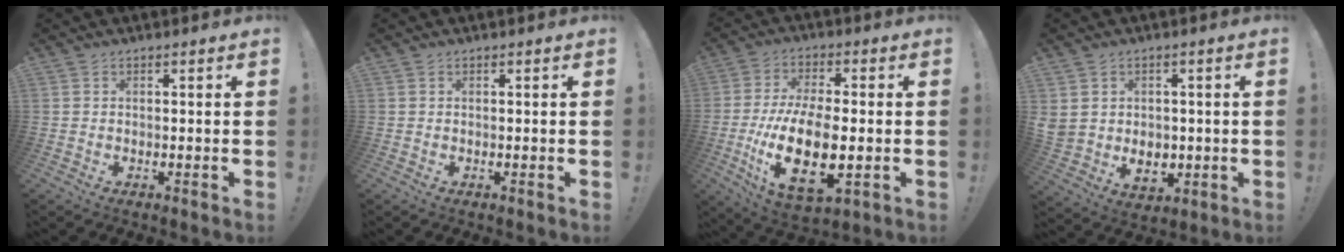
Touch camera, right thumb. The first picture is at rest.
{"total": 0.0}
{"total": 19.4, "force": [-3.4, 8.8, 16.9], "torque": [-0.314, -0.004, -0.049]}
{"total": 7.0, "force": [1.2, 6.1, 3.1], "torque": [-0.050, -0.010, 0.032]}